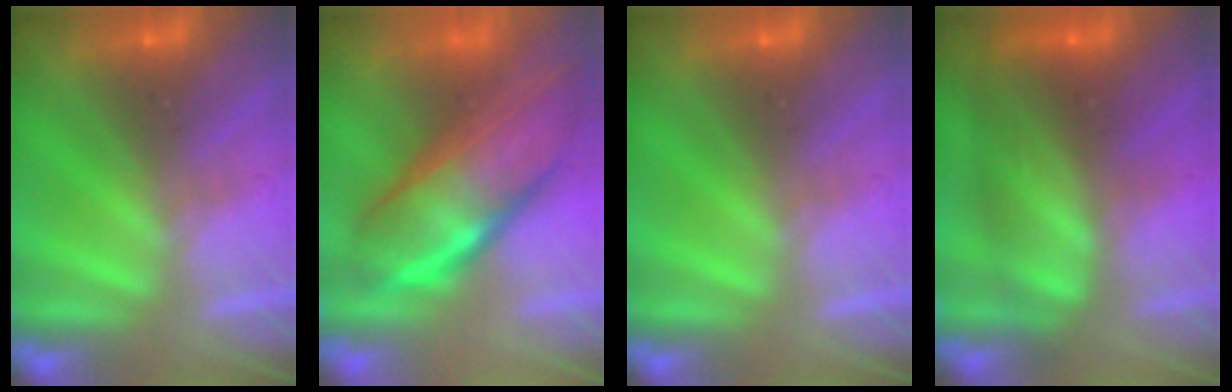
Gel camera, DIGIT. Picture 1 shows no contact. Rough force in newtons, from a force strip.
{"total": 7.0}
{"total": 0.0}
{"total": 8.3}